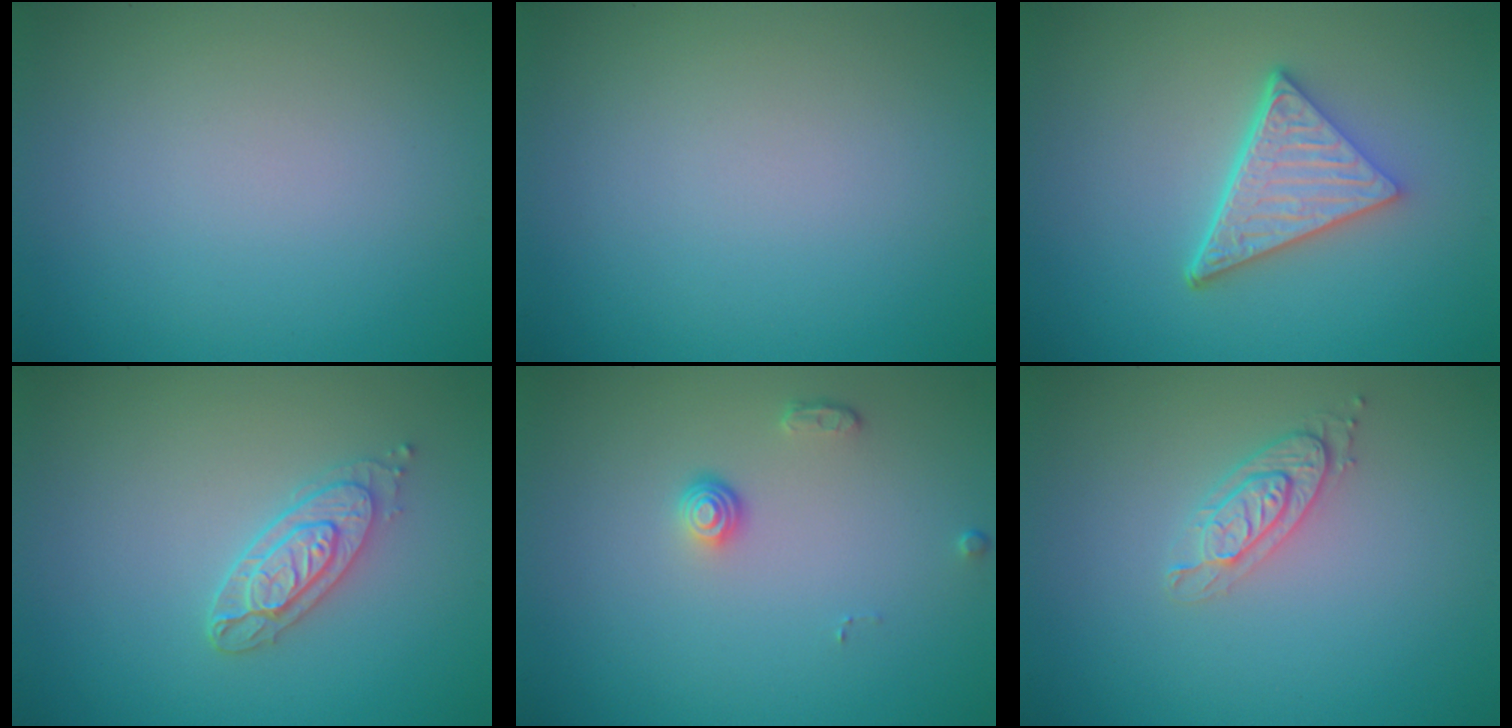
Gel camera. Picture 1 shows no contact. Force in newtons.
{"total": 0.0}
{"total": 5.2, "press": 3.7, "slide": 3.6}
{"total": 2.9, "press": 2.5, "slide": 1.5}
{"total": 1.3, "press": 1.0, "slide": 0.9}
{"total": 2.0, "press": 2.0, "slide": 0.5}